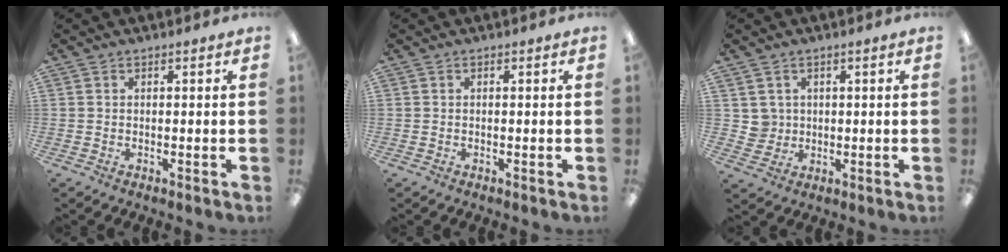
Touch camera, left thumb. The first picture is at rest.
{"total": 0.0}
{"total": 3.6, "force": [1.6, 3.3, -0.2], "torque": [-0.003, 0.000, 0.029]}